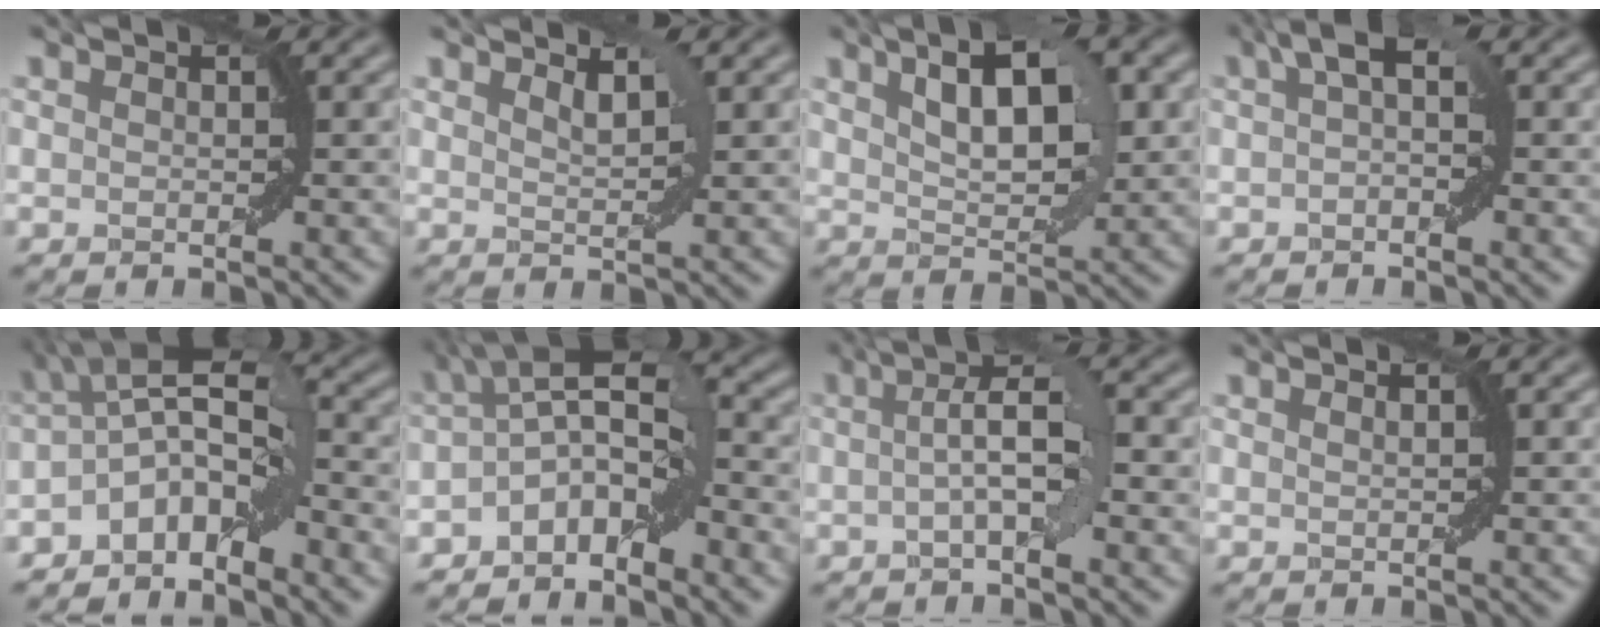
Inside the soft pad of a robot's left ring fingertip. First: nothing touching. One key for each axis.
{"total": 1.4, "fx": 1.2, "fy": 0.2, "fz": 0.7, "tx": -0.010, "ty": -0.002, "tz": 0.023}
{"total": 6.5, "fx": 2.4, "fy": 2.8, "fz": 5.4, "tx": -0.090, "ty": 0.008, "tz": 0.042}
{"total": 2.7, "fx": 0.8, "fy": 0.9, "fz": 2.5, "tx": -0.034, "ty": 0.012, "tz": 0.006}
{"total": 6.2, "fx": -2.8, "fy": 2.6, "fz": 4.9, "tx": -0.078, "ty": 0.014, "tz": -0.062}
{"total": 6.4, "fx": -2.6, "fy": 2.9, "fz": 5.0, "tx": -0.085, "ty": 0.013, "tz": -0.058}
{"total": 4.1, "fx": 0.0, "fy": 0.8, "fz": 4.0, "tx": -0.070, "ty": 0.012, "tz": -0.004}
{"total": 0.6, "fx": 0.5, "fy": 0.0, "fz": 0.3, "tx": -0.003, "ty": 0.000, "tz": 0.007}